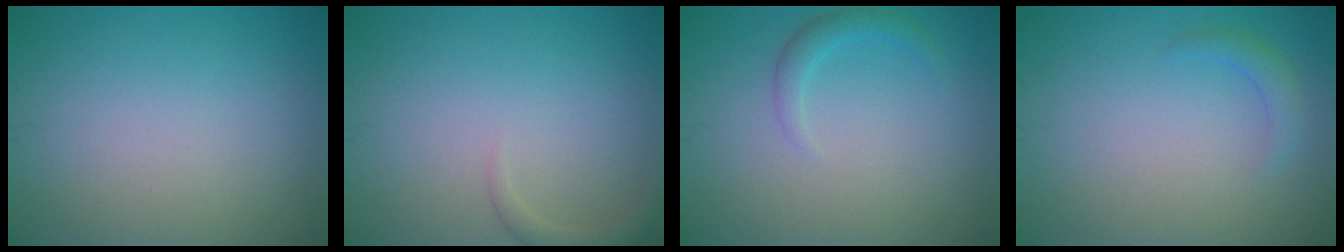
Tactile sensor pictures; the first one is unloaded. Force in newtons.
{"total": 1.5, "press": 1.5, "slide": 0.1}
{"total": 1.6, "press": 1.6, "slide": 0.1}
{"total": 1.4, "press": 1.4, "slide": 0.0}